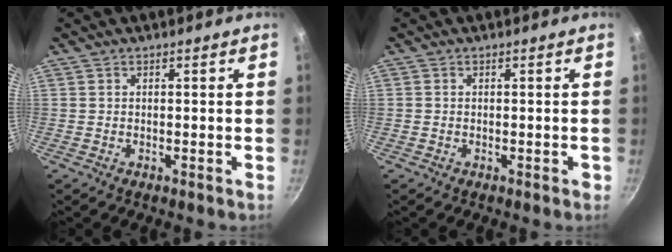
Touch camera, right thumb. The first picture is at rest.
{"total": 0.7, "force": [-0.3, 0.5, 0.4], "torque": [-0.002, 0.004, -0.005]}